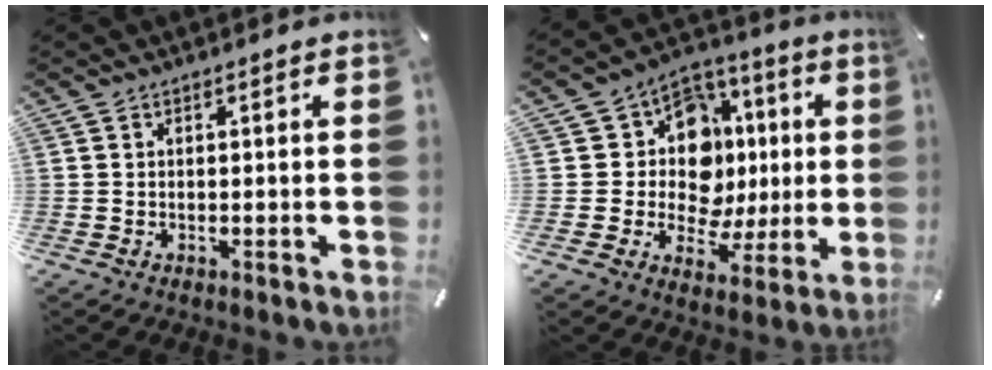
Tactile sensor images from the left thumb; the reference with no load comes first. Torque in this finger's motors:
{"motor_torque": [1.09, 1.90, 0.49, -0.40, 0.14]}